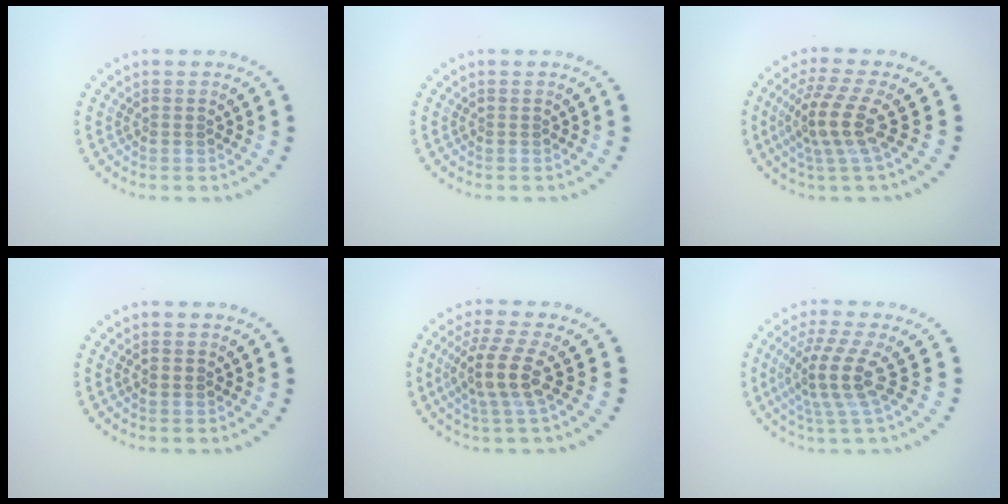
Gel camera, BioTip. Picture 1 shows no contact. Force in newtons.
{"total": 0.0}
{"total": 4.3, "press": 3.1, "slide": 3.0}
{"total": 0.9, "press": 0.9, "slide": 0.1}
{"total": 3.8, "press": 2.9, "slide": 2.5}
{"total": 4.2, "press": 3.0, "slide": 3.0}